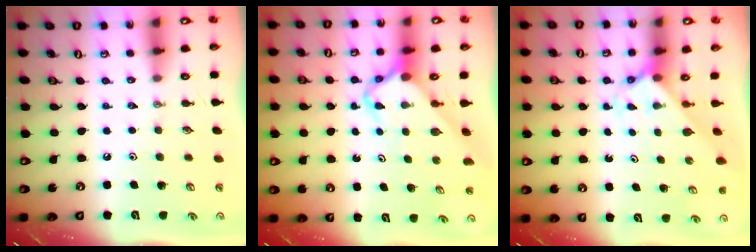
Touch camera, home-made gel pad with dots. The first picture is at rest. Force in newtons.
{"total": 4.3, "press": 4.3, "slide": 0.2}
{"total": 2.3, "press": 2.3, "slide": 0.3}